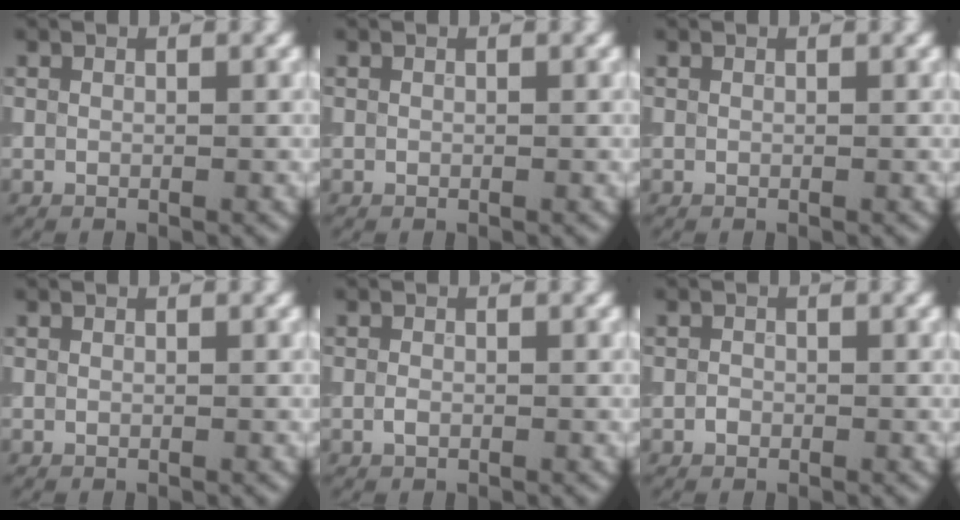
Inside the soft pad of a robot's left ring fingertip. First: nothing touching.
{"total": 0.0}
{"total": 0.0}
{"total": 0.0}
{"total": 0.8, "force": [-0.2, 0.5, 0.6], "torque": [-0.013, 0.000, -0.006]}
{"total": 0.6, "force": [-0.3, 0.5, 0.3], "torque": [-0.003, 0.000, -0.007]}